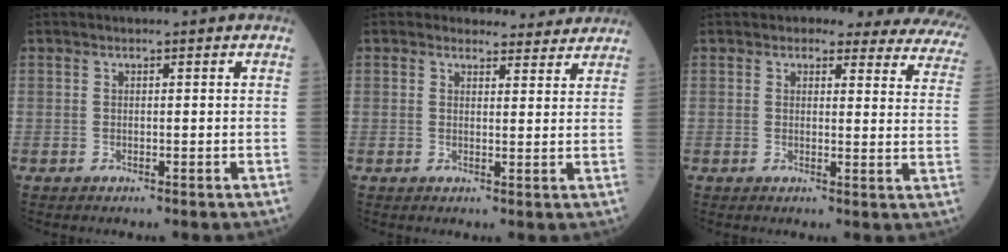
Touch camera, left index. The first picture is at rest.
{"total": 4.4, "force": [4.0, 1.7, -0.4], "torque": [0.019, -0.004, 0.031]}
{"total": 16.3, "force": [15.2, 4.8, 3.3], "torque": [0.005, -0.063, 0.129]}